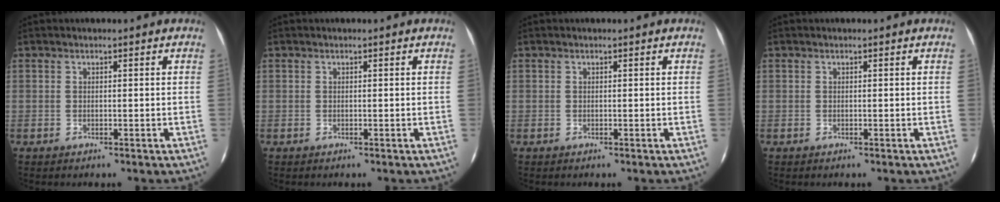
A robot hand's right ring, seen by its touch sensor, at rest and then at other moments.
{"total": 0.0}
{"total": 0.0}
{"total": 0.0}